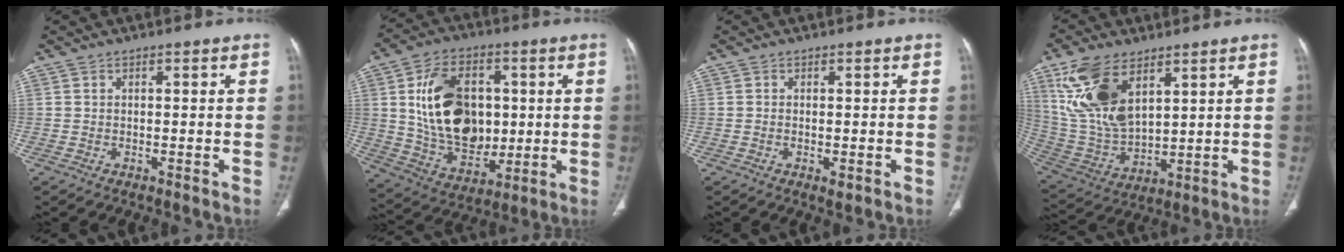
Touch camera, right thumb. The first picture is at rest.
{"total": 19.3, "force": [2.7, 13.3, 13.8], "torque": [-0.196, -0.009, 0.060]}
{"total": 1.4, "force": [-0.4, 0.7, 1.1], "torque": [-0.020, -0.004, -0.002]}
{"total": 16.7, "force": [8.0, 8.5, 11.9], "torque": [-0.232, -0.027, 0.171]}